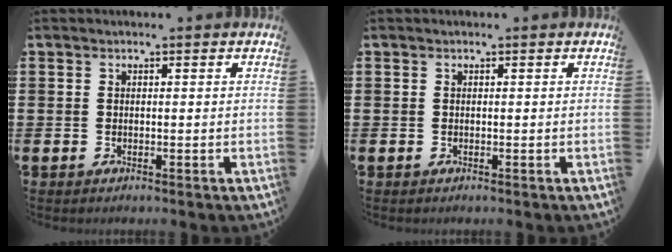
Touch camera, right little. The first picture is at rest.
{"total": 0.0}